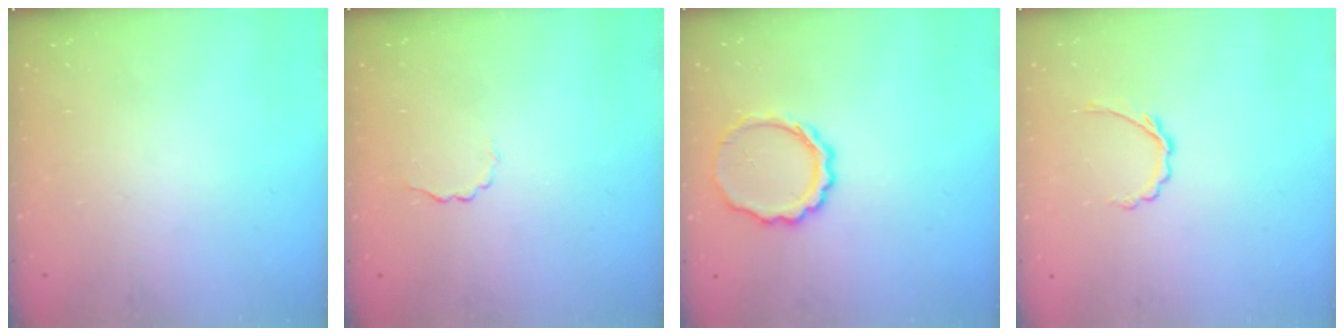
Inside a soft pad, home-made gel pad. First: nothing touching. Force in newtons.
{"total": 2.2, "press": 2.2, "slide": 0.6}
{"total": 9.0, "press": 8.8, "slide": 1.9}
{"total": 3.3, "press": 3.1, "slide": 1.1}